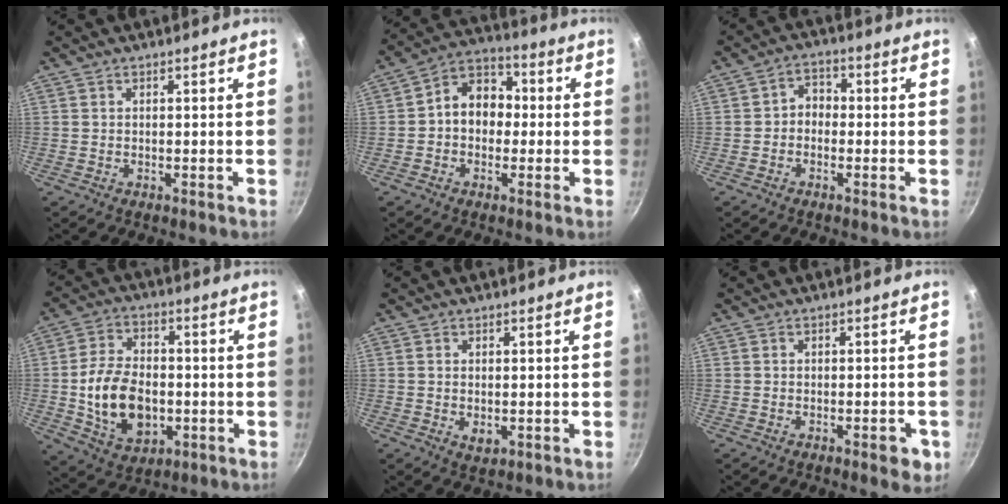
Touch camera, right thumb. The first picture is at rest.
{"total": 9.7, "force": [-0.1, 7.7, 6.0], "torque": [-0.048, 0.032, -0.021]}
{"total": 3.8, "force": [-0.8, 3.1, 2.1], "torque": [-0.013, 0.019, -0.024]}
{"total": 14.7, "force": [-2.0, 10.0, 10.7], "torque": [-0.171, 0.013, -0.026]}
{"total": 2.7, "force": [-0.3, 1.8, 2.0], "torque": [-0.032, -0.007, -0.002]}
{"total": 4.0, "force": [-1.6, 1.8, 3.2], "torque": [-0.028, 0.008, -0.018]}